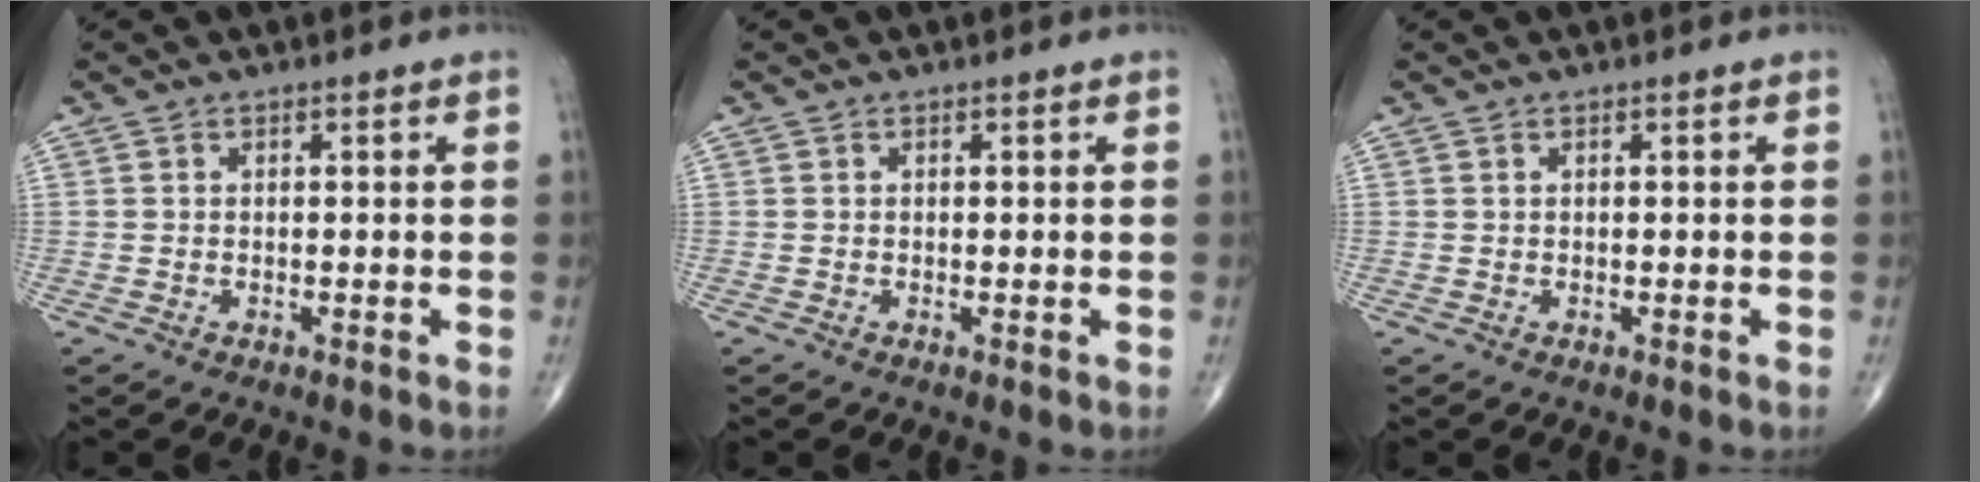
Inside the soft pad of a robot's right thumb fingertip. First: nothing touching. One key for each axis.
{"total": 0.0}
{"total": 0.0}